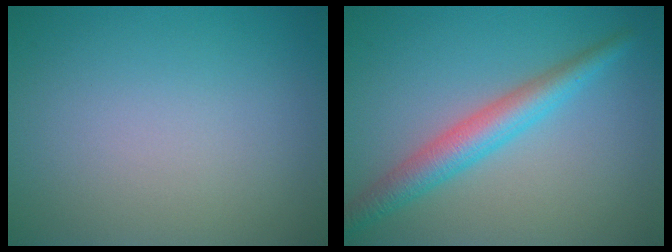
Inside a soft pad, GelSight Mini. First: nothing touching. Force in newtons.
{"total": 4.0, "press": 4.0, "slide": 0.1}